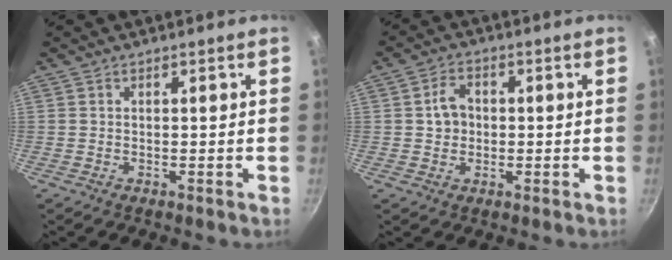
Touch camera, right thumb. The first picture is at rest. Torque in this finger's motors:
{"motor_torque": [0.05, 0.05, 0.01, -0.01, 0.01]}